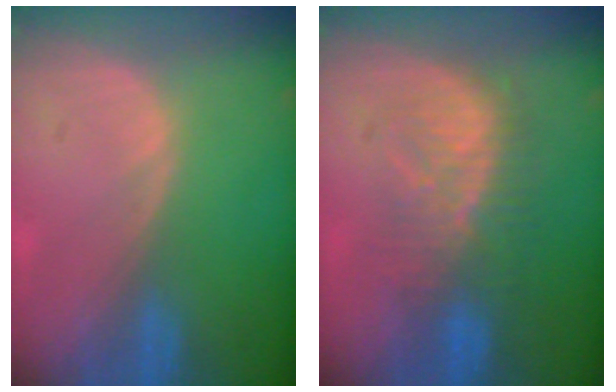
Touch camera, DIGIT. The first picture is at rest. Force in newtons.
{"total": 7.9, "press": 7.8, "slide": 1.6}